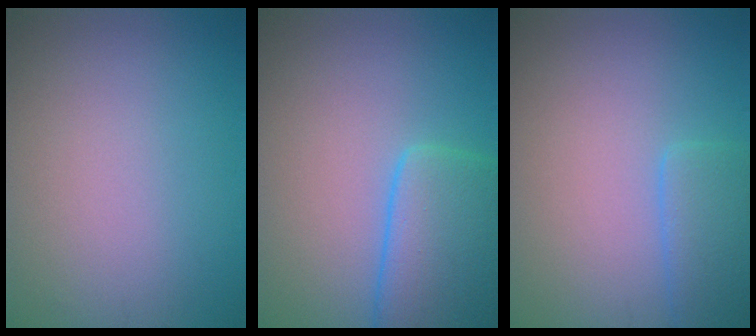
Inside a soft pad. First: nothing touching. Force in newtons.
{"total": 7.1, "press": 7.1, "slide": 0.4}
{"total": 3.0, "press": 3.0, "slide": 0.2}